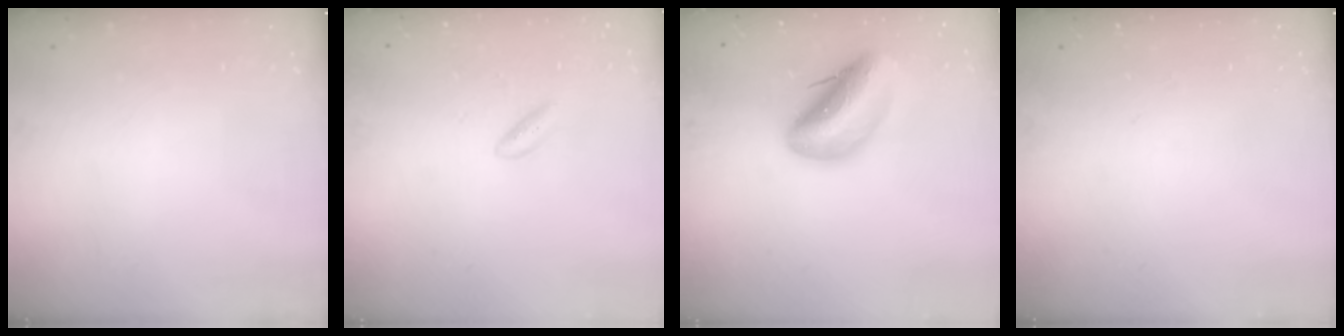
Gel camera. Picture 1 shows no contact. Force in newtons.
{"total": 2.3, "press": 2.0, "slide": 1.0}
{"total": 12.9, "press": 12.2, "slide": 3.9}
{"total": 0.0}